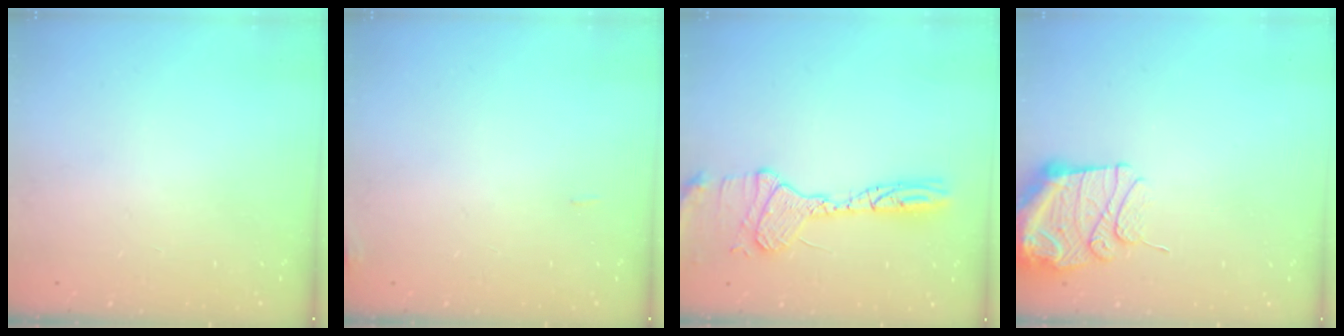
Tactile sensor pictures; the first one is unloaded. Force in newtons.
{"total": 4.4, "press": 4.3, "slide": 1.0}
{"total": 15.0, "press": 14.7, "slide": 2.7}
{"total": 12.9, "press": 12.6, "slide": 2.9}